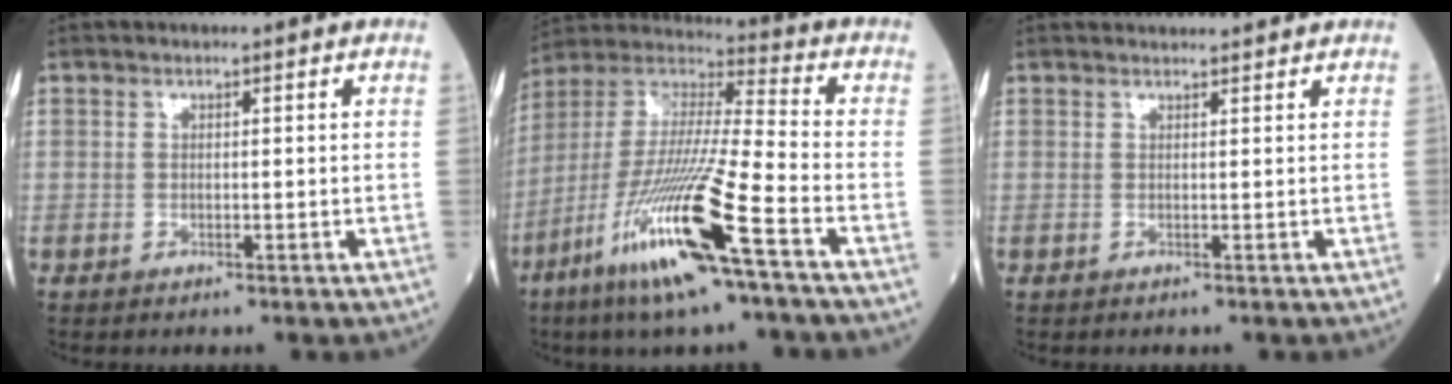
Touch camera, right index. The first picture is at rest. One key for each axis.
{"total": 19.2, "fx": -9.4, "fy": 0.6, "fz": 16.7, "tx": -0.372, "ty": -0.045, "tz": -0.185}
{"total": 3.8, "fx": 3.7, "fy": 0.2, "fz": 0.9, "tx": -0.019, "ty": 0.028, "tz": 0.039}